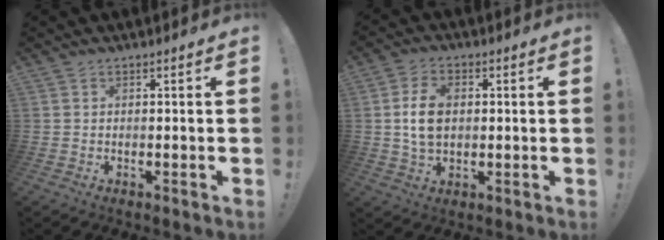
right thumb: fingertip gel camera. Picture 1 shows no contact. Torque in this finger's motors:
{"motor_torque": [-0.16, 0.36, -0.08, 0.03, 0.02]}